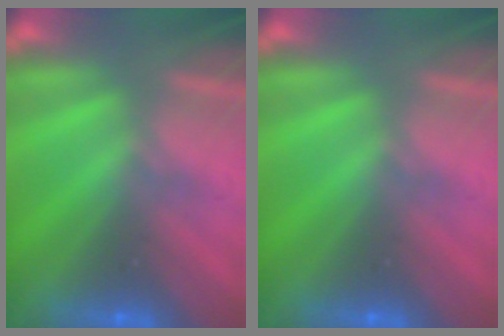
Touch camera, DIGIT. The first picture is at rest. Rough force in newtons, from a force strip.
{"total": 0.0}